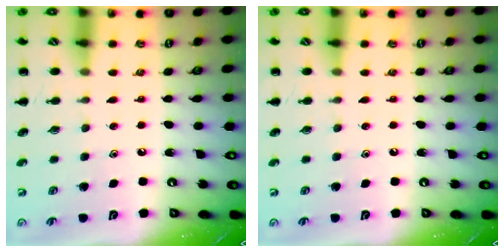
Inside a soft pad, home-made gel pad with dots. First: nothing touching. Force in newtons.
{"total": 0.0}